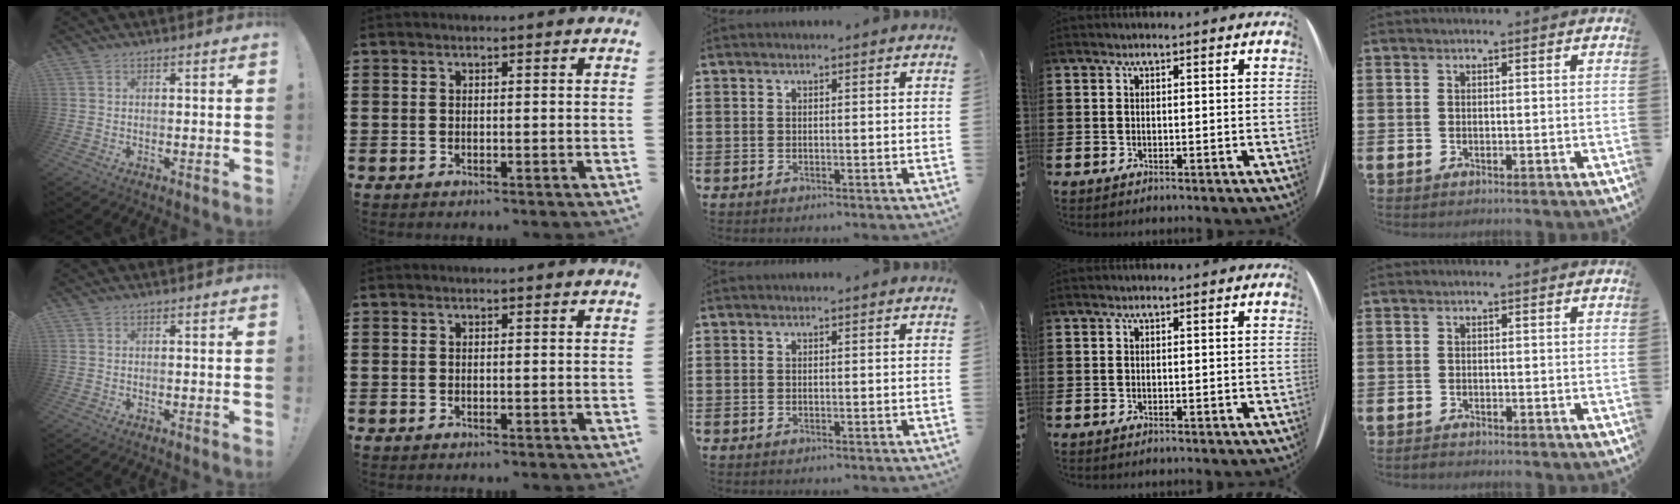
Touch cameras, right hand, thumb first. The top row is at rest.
{"little": {"total": 0.5, "force": [-0.5, 0.2, 0.1], "torque": [0.005, -0.005, -0.013]}}